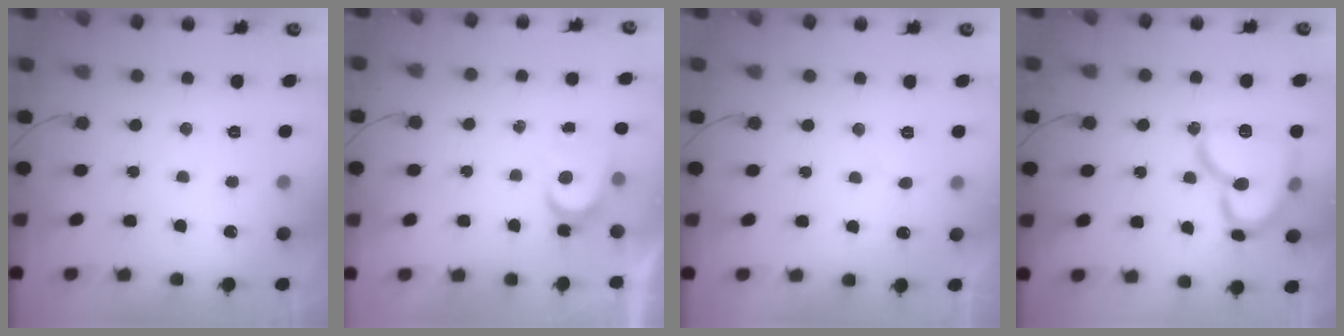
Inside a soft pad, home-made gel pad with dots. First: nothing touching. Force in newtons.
{"total": 4.1, "press": 4.1, "slide": 0.5}
{"total": 4.1, "press": 4.1, "slide": 0.2}
{"total": 16.5, "press": 16.4, "slide": 1.8}